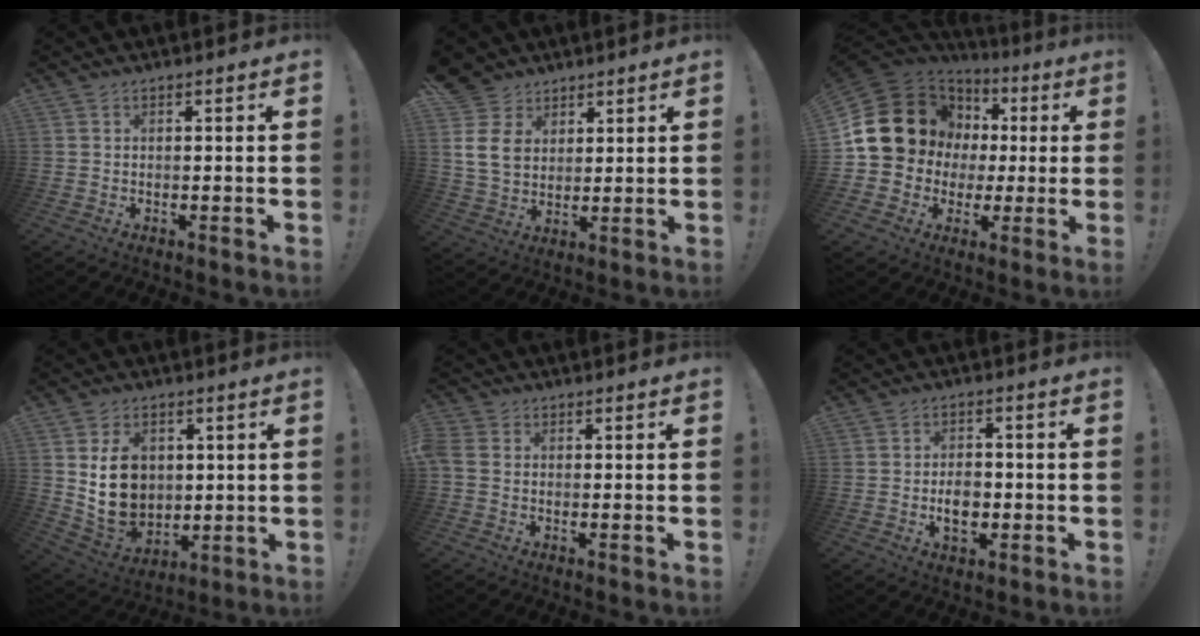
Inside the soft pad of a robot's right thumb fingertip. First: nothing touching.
{"total": 11.5, "force": [4.6, 9.2, 5.1], "torque": [-0.084, -0.024, 0.096]}
{"total": 18.8, "force": [5.4, 16.1, 8.2], "torque": [-0.133, -0.032, 0.138]}
{"total": 14.0, "force": [3.3, 11.2, 7.8], "torque": [-0.133, -0.025, 0.069]}
{"total": 2.9, "force": [0.1, 2.1, 2.0], "torque": [-0.051, 0.001, 0.001]}
{"total": 6.7, "force": [-1.7, 5.2, 4.0], "torque": [-0.053, 0.004, -0.032]}